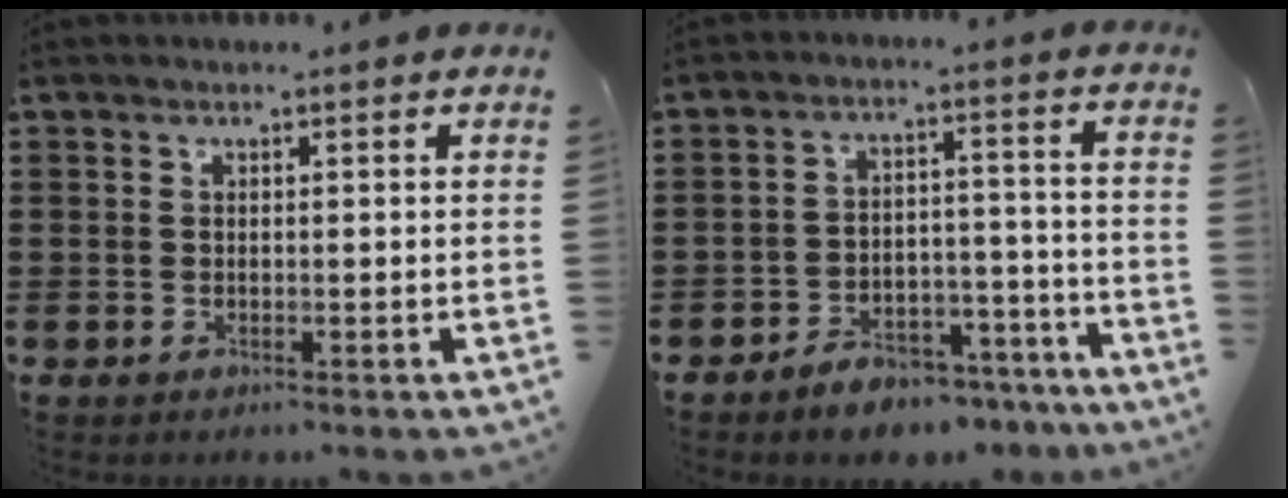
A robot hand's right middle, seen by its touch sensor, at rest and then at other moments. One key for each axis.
{"total": 5.4, "fx": -5.1, "fy": 1.4, "fz": 1.0, "tx": -0.015, "ty": 0.019, "tz": -0.101}